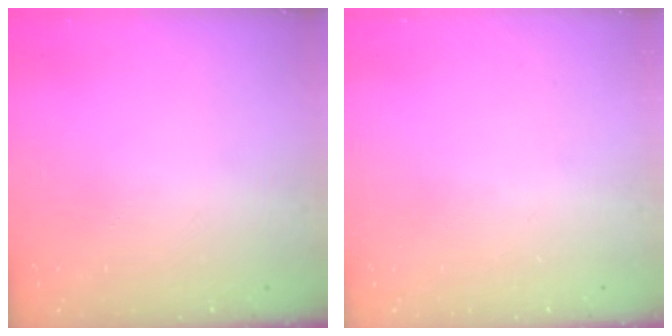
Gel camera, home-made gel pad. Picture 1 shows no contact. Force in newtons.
{"total": 0.0}